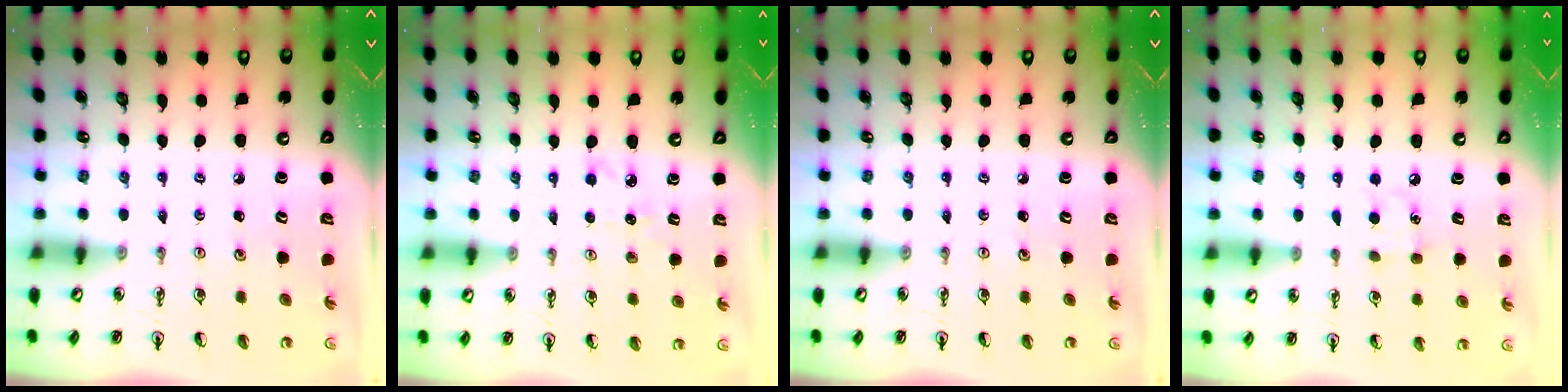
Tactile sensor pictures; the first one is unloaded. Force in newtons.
{"total": 5.3, "press": 5.3, "slide": 0.5}
{"total": 0.0}
{"total": 9.1, "press": 9.1, "slide": 1.0}